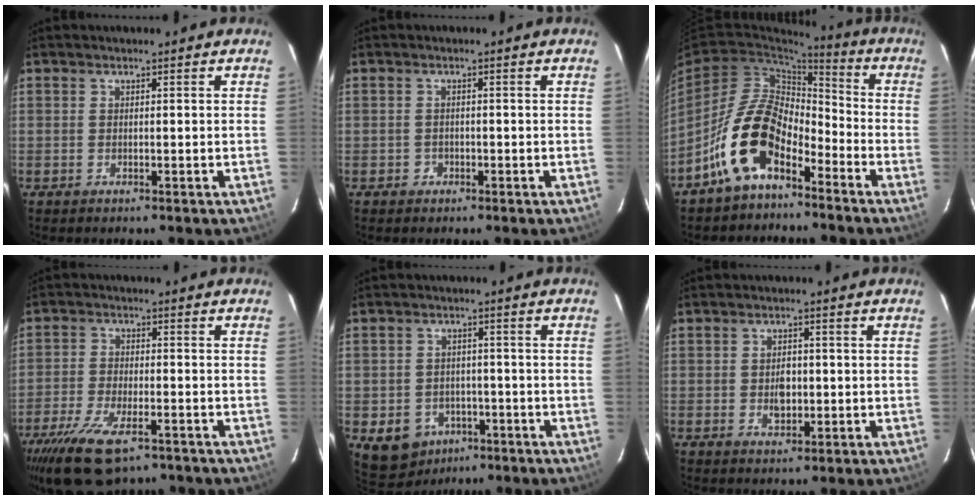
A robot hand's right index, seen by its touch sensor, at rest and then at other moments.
{"total": 1.4, "force": [-0.8, 1.2, 0.1], "torque": [0.000, 0.006, -0.009]}
{"total": 13.2, "force": [-7.9, 6.9, 8.0], "torque": [-0.148, 0.026, -0.146]}
{"total": 13.0, "force": [-8.5, 4.9, 8.4], "torque": [-0.193, -0.032, -0.155]}
{"total": 9.0, "force": [-4.5, 7.3, 2.8], "torque": [-0.078, 0.014, -0.048]}
{"total": 3.2, "force": [-0.5, 2.3, 2.1], "torque": [-0.037, 0.005, -0.006]}